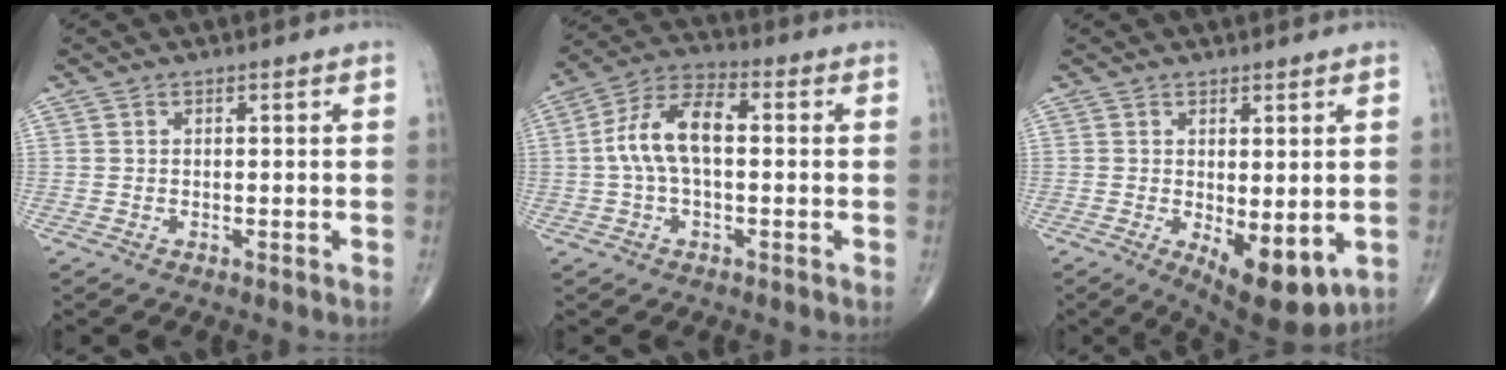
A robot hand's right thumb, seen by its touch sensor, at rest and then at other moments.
{"total": 10.8, "force": [0.3, 5.5, 9.3], "torque": [-0.188, 0.035, -0.001]}
{"total": 9.5, "force": [-2.0, 3.9, 8.4], "torque": [-0.105, -0.022, -0.016]}